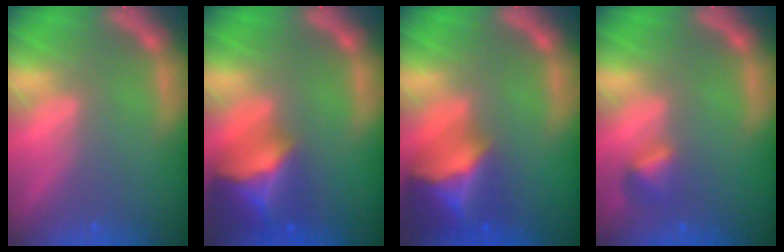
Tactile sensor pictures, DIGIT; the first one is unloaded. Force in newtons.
{"total": 8.4}
{"total": 8.9}
{"total": 1.9}